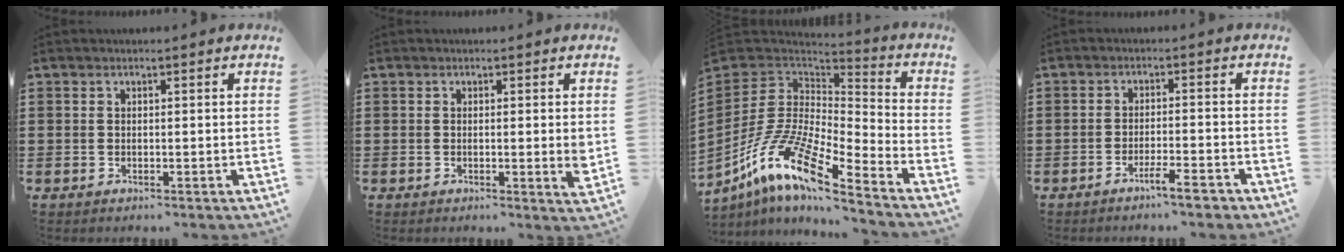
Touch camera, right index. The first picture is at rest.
{"total": 2.2, "force": [0.0, 0.4, 2.2], "torque": [-0.030, -0.006, -0.002]}
{"total": 13.1, "force": [-9.0, 3.3, 9.0], "torque": [-0.205, 0.000, -0.187]}
{"total": 4.3, "force": [-3.5, 0.2, 2.4], "torque": [-0.037, -0.002, -0.062]}